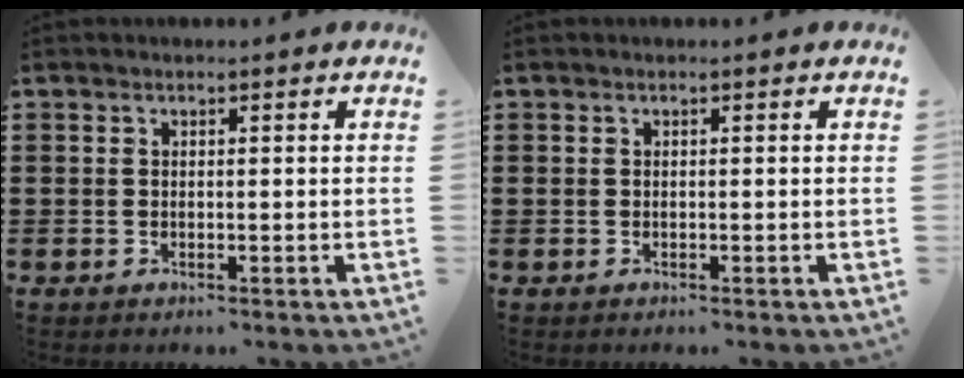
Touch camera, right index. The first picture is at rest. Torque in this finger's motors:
{"motor_torque": [1.41, 0.72, 0.04, 0.02]}